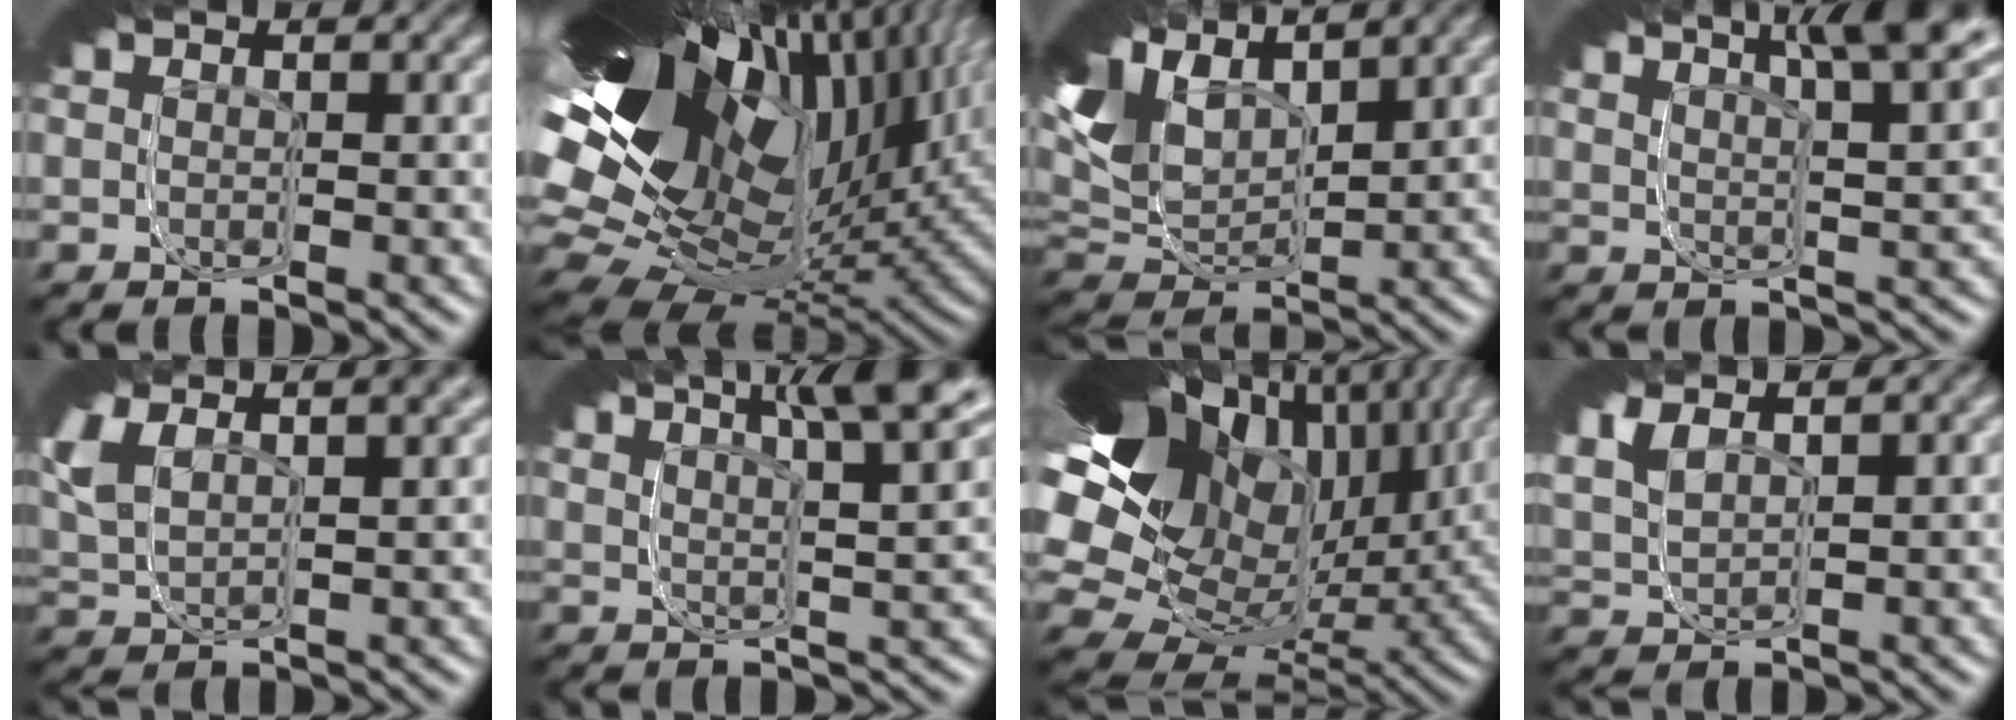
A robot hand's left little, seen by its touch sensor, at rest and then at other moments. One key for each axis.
{"total": 28.5, "fx": 0.5, "fy": 15.2, "fz": 24.0, "tx": -0.300, "ty": 0.013, "tz": -0.009}
{"total": 12.9, "fx": 2.5, "fy": 8.2, "fz": 9.6, "tx": -0.149, "ty": 0.021, "tz": 0.024}
{"total": 7.0, "fx": 4.1, "fy": 2.7, "fz": 5.0, "tx": -0.080, "ty": 0.034, "tz": 0.040}
{"total": 6.4, "fx": 2.3, "fy": 4.2, "fz": 4.2, "tx": -0.094, "ty": 0.013, "tz": 0.029}
{"total": 7.7, "fx": 4.5, "fy": 3.0, "fz": 5.6, "tx": -0.086, "ty": 0.038, "tz": 0.043}
{"total": 26.2, "fx": 0.6, "fy": 15.3, "fz": 21.2, "tx": -0.253, "ty": 0.002, "tz": 0.003}
{"total": 4.4, "fx": 2.1, "fy": 2.6, "fz": 2.8, "tx": -0.074, "ty": 0.015, "tz": 0.026}